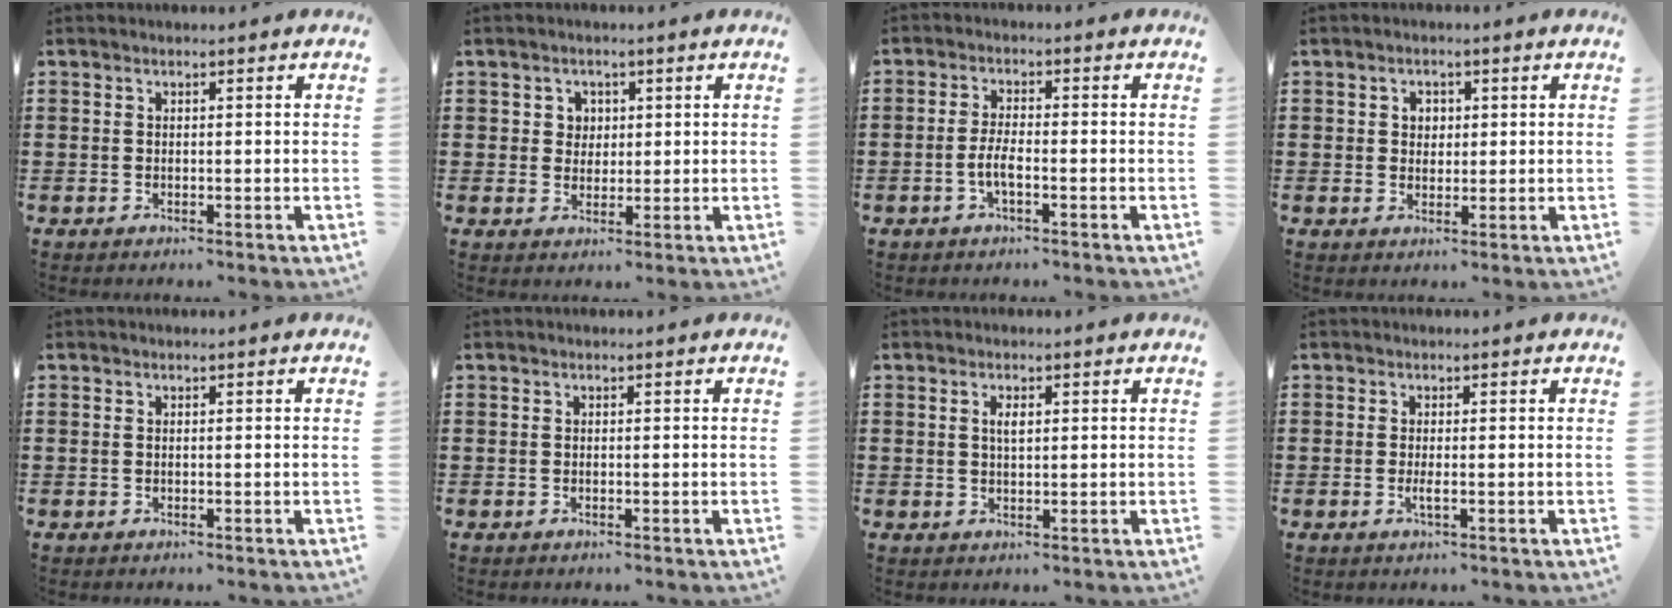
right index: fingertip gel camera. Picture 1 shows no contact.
{"total": 2.5, "force": [0.7, 2.4, 0.6], "torque": [-0.022, 0.011, 0.010]}
{"total": 3.2, "force": [-1.3, 0.7, 2.9], "torque": [-0.064, -0.002, -0.028]}
{"total": 2.0, "force": [0.5, 1.7, 0.8], "torque": [-0.021, 0.012, 0.007]}
{"total": 0.0}
{"total": 0.0}
{"total": 1.9, "force": [0.4, 0.7, 1.7], "torque": [-0.035, 0.004, 0.006]}
{"total": 1.4, "force": [-0.4, 0.3, 1.4], "torque": [-0.033, -0.004, -0.009]}